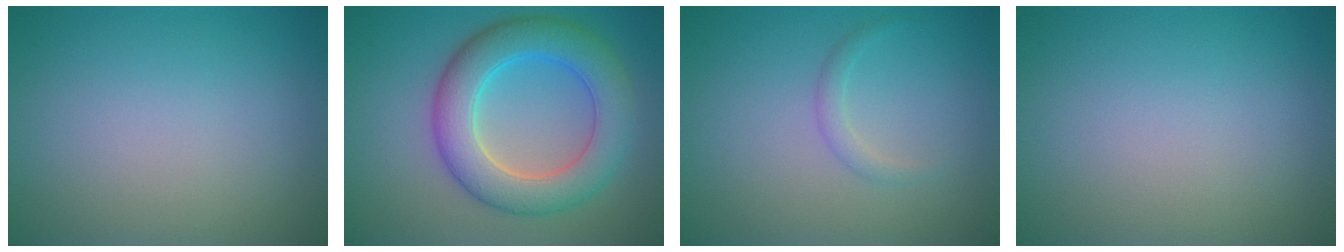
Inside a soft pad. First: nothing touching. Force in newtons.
{"total": 7.2, "press": 7.2, "slide": 0.2}
{"total": 1.0, "press": 1.0, "slide": 0.1}
{"total": 0.0}